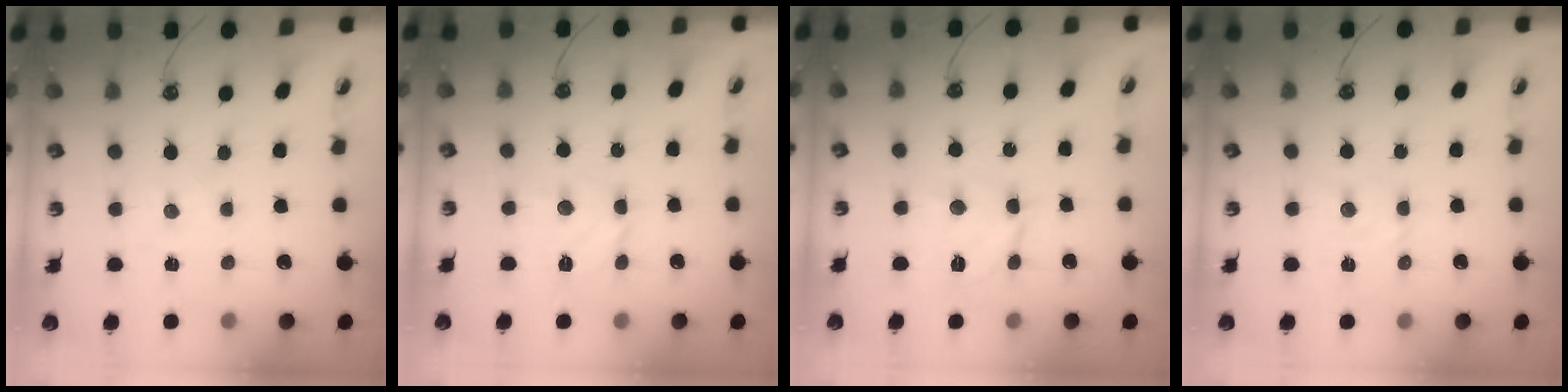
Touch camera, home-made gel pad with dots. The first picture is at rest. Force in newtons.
{"total": 9.7, "press": 9.6, "slide": 1.0}
{"total": 12.1, "press": 12.0, "slide": 1.4}
{"total": 3.7, "press": 3.7, "slide": 0.1}